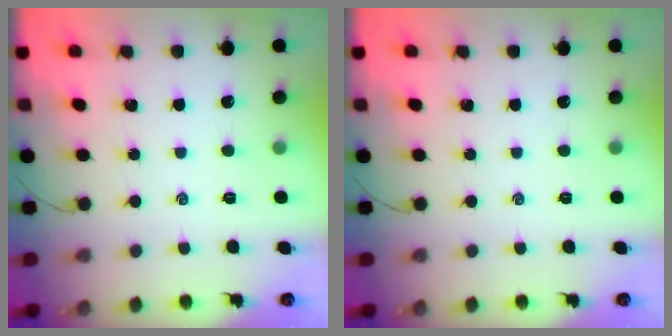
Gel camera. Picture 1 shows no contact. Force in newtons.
{"total": 0.0}